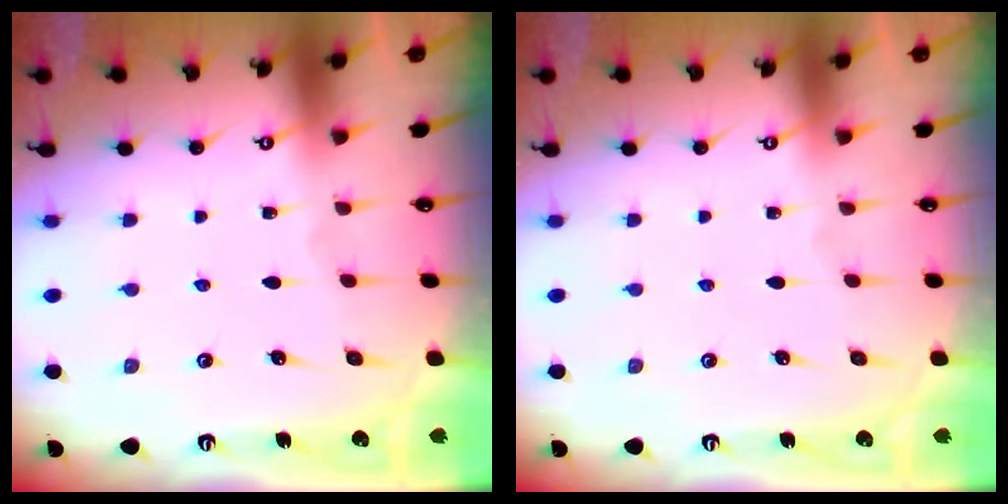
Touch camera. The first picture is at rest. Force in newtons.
{"total": 0.0}